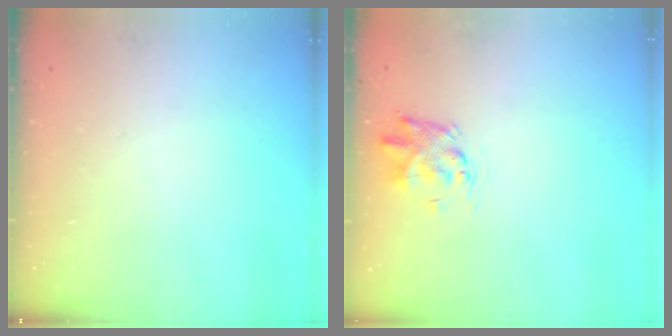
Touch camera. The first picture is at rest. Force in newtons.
{"total": 2.4, "press": 2.4, "slide": 0.1}